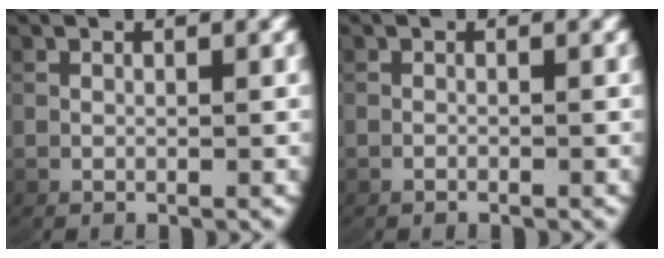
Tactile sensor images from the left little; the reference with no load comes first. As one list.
[{"total": 0.6, "force": [-0.6, -0.3, 0.1], "torque": [-0.006, -0.001, -0.010]}]